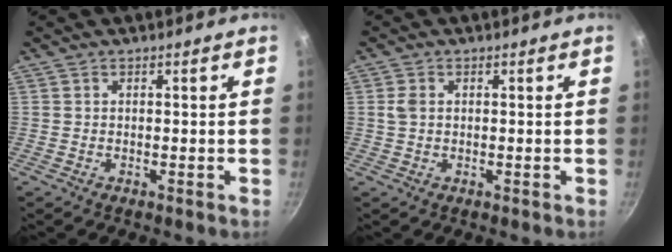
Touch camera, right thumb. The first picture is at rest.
{"total": 2.0, "force": [0.3, 1.4, 1.3], "torque": [-0.025, 0.003, 0.005]}